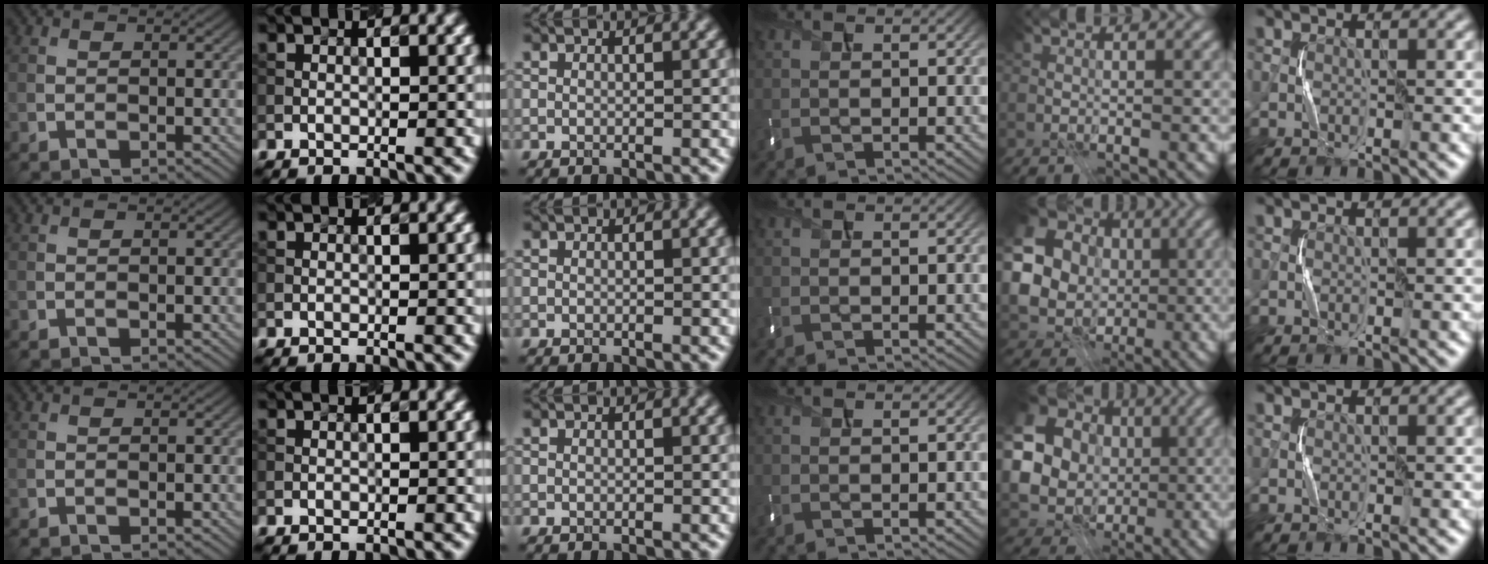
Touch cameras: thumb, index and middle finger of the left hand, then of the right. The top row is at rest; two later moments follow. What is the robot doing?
{"motion": "press", "object": "keyboard"}